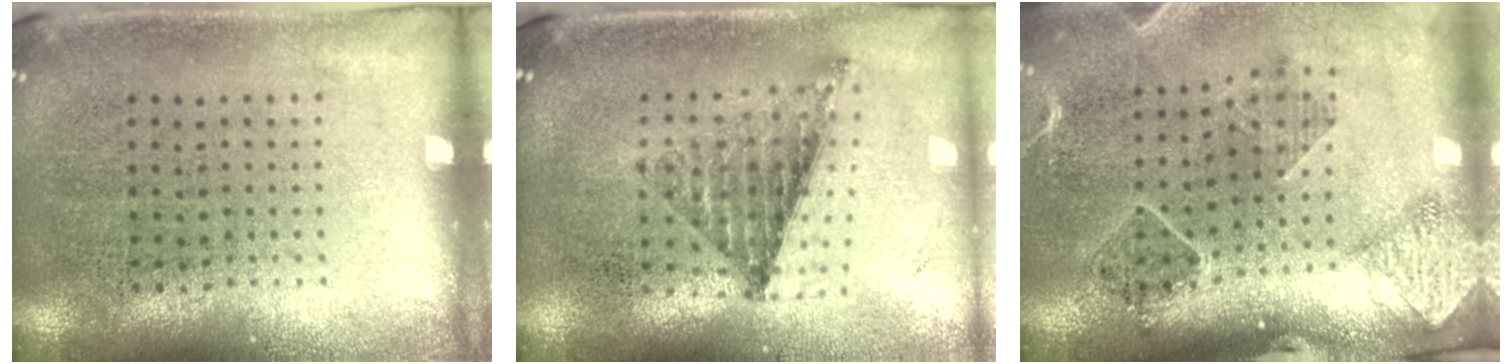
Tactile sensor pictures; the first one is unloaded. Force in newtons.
{"total": 0.9, "press": 0.8, "slide": 0.3}
{"total": 1.5, "press": 1.5, "slide": 0.1}